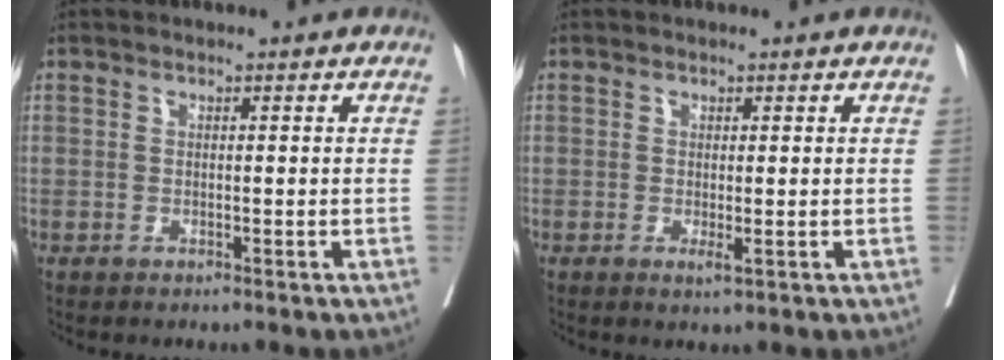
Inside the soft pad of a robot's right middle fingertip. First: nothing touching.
{"total": 1.1, "force": [-0.2, 0.2, 1.1], "torque": [-0.019, -0.006, 0.000]}